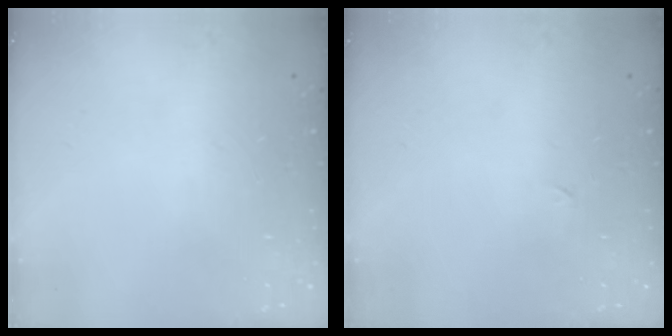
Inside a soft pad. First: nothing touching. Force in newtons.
{"total": 0.0}